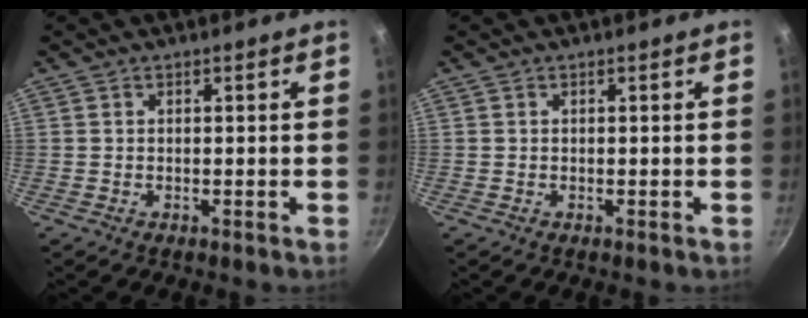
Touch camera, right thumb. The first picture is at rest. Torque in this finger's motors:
{"motor_torque": [0.10, 0.10, -0.03, -0.03, 0.02]}